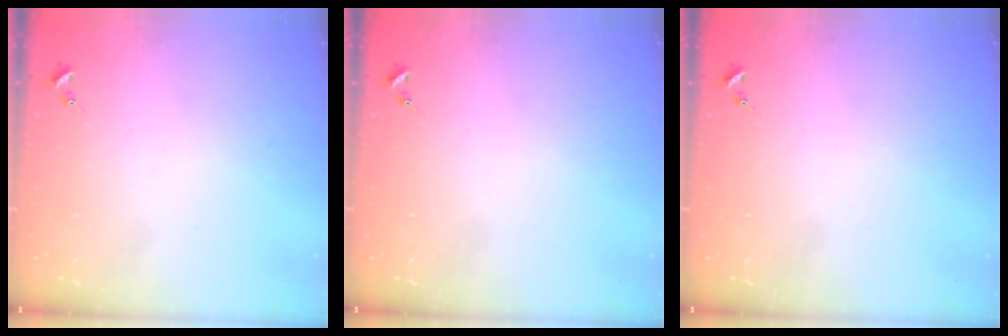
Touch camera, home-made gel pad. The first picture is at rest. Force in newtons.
{"total": 0.0}
{"total": 0.0}